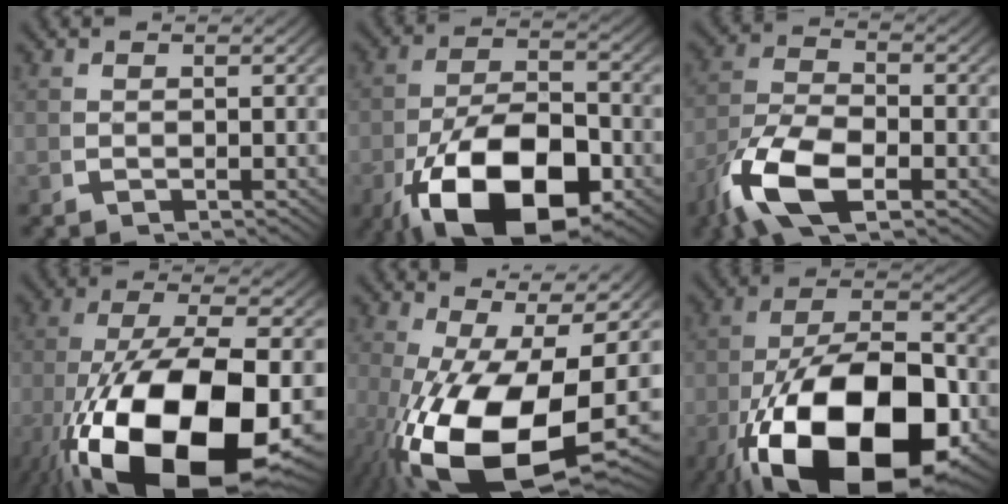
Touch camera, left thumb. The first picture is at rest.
{"total": 14.2, "force": [-4.3, 8.2, 10.7], "torque": [-0.219, -0.068, -0.038]}
{"total": 8.8, "force": [-2.6, 4.9, 6.8], "torque": [-0.160, -0.027, -0.038]}
{"total": 20.1, "force": [-4.5, 10.6, 16.5], "torque": [-0.342, -0.081, -0.022]}
{"total": 15.5, "force": [-1.0, 8.4, 13.0], "torque": [-0.262, -0.065, 0.022]}
{"total": 20.5, "force": [-5.2, 11.8, 16.0], "torque": [-0.311, -0.090, -0.040]}